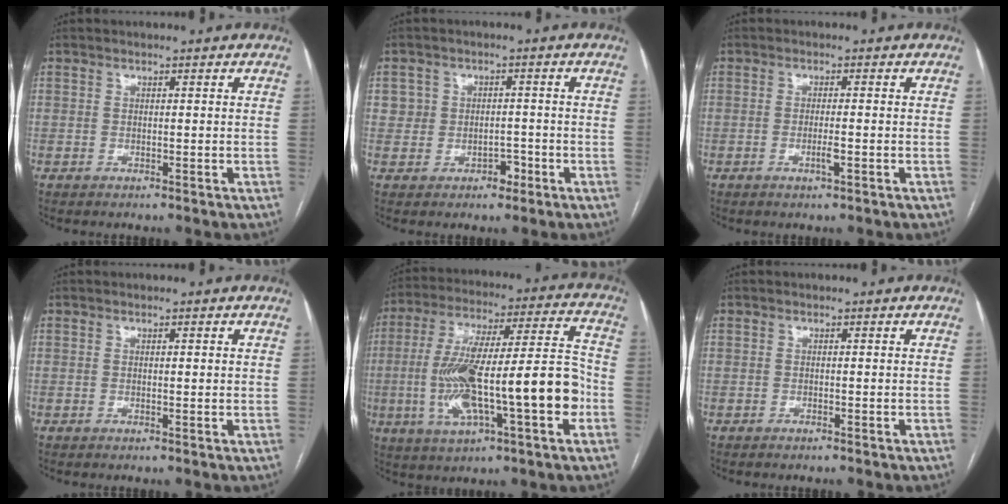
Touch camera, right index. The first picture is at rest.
{"total": 3.7, "force": [-0.7, 3.4, 1.1], "torque": [0.001, 0.012, -0.007]}
{"total": 2.0, "force": [-0.7, 0.1, 1.8], "torque": [-0.036, -0.003, -0.012]}
{"total": 0.7, "force": [0.2, 0.1, 0.7], "torque": [-0.013, 0.000, 0.002]}
{"total": 21.3, "force": [-4.6, 3.6, 20.5], "torque": [-0.364, 0.020, -0.066]}
{"total": 0.0}